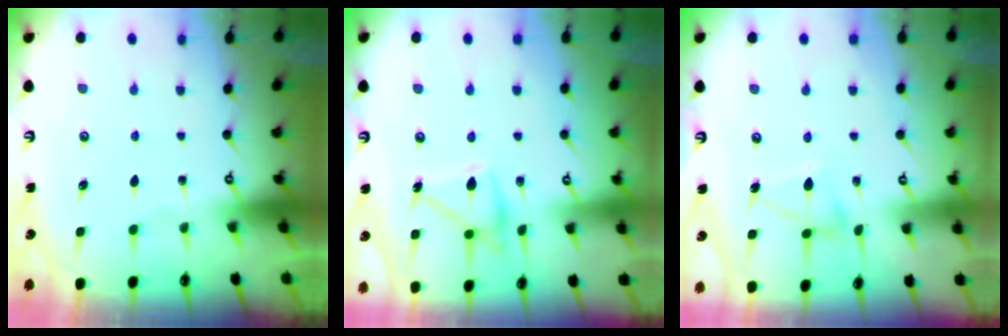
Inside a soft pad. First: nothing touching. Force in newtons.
{"total": 15.3, "press": 15.3, "slide": 0.8}
{"total": 7.2, "press": 7.2, "slide": 0.6}